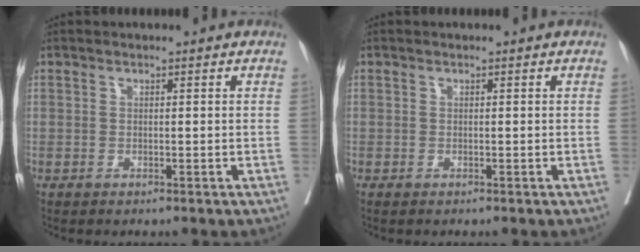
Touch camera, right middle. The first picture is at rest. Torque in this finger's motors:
{"motor_torque": [0.38, -0.81, -0.16, -0.04]}